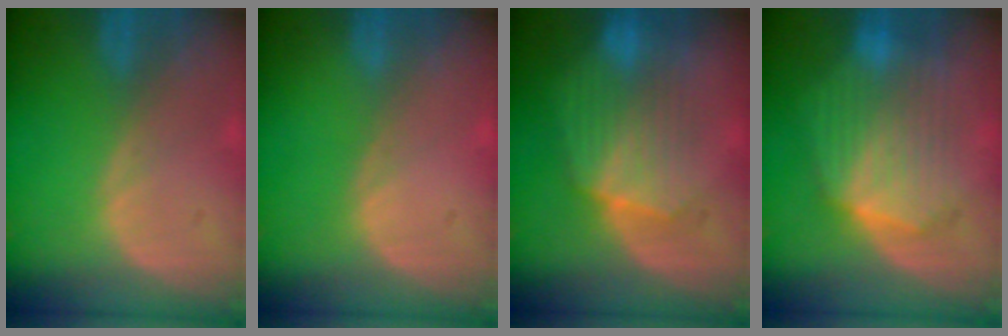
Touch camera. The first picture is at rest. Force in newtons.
{"total": 0.0}
{"total": 7.6, "press": 7.6, "slide": 0.5}
{"total": 8.9, "press": 8.9, "slide": 0.4}